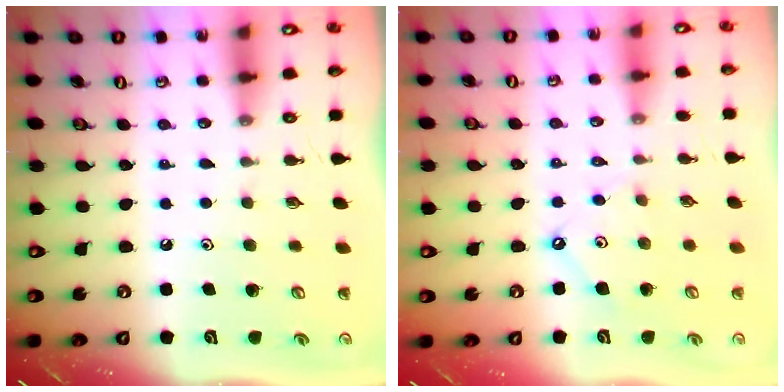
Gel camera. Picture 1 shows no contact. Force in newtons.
{"total": 5.5, "press": 5.4, "slide": 0.7}